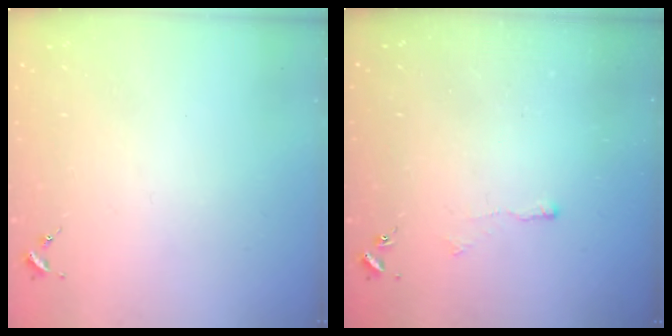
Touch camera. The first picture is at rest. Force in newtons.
{"total": 3.3, "press": 3.2, "slide": 0.7}